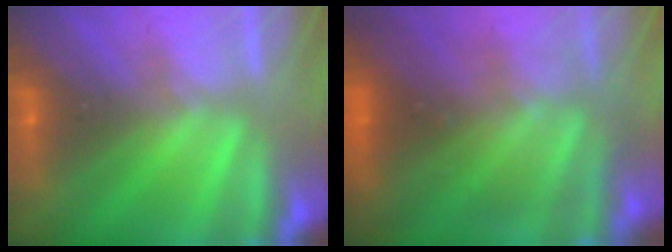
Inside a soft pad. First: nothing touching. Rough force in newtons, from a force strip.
{"total": 9.0}